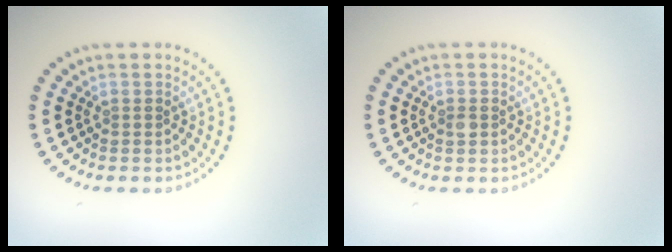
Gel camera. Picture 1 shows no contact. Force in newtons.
{"total": 0.9, "press": 0.9, "slide": 0.1}